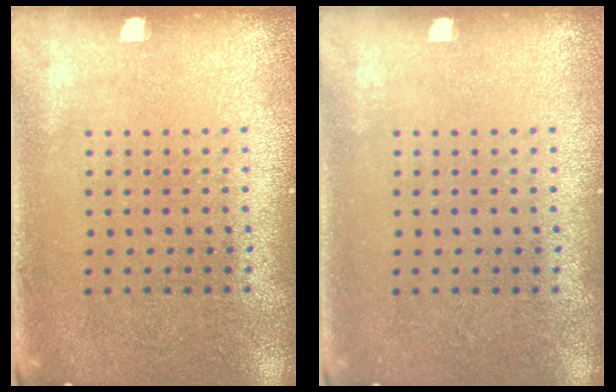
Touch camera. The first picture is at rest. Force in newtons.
{"total": 0.0}